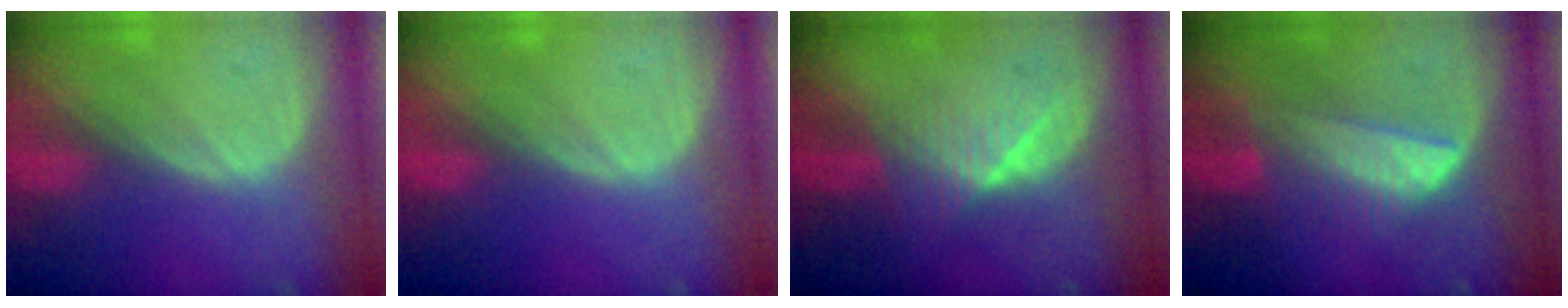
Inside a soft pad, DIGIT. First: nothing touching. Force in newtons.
{"total": 0.0}
{"total": 6.1, "press": 5.7, "slide": 2.1}
{"total": 6.3, "press": 6.3, "slide": 0.4}